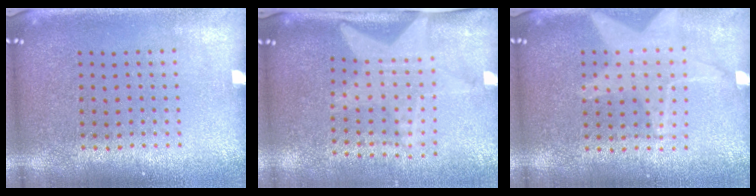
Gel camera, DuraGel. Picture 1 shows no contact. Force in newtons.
{"total": 1.7, "press": 1.5, "slide": 0.7}
{"total": 1.1, "press": 1.1, "slide": 0.1}